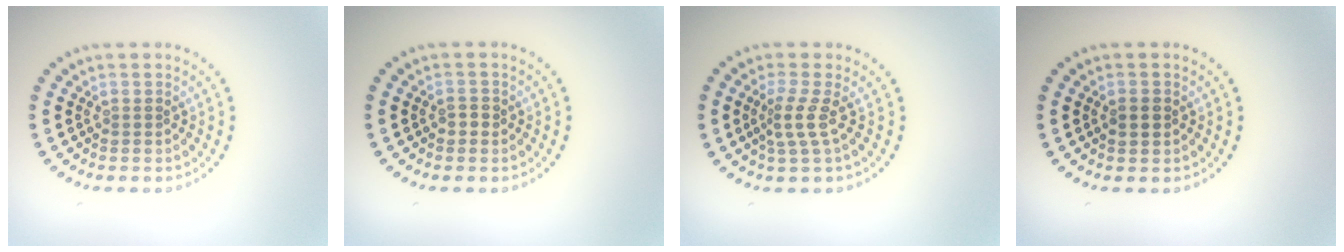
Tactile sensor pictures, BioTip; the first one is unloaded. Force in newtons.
{"total": 0.9, "press": 0.9, "slide": 0.2}
{"total": 2.3, "press": 1.5, "slide": 1.8}
{"total": 1.3, "press": 1.3, "slide": 0.1}